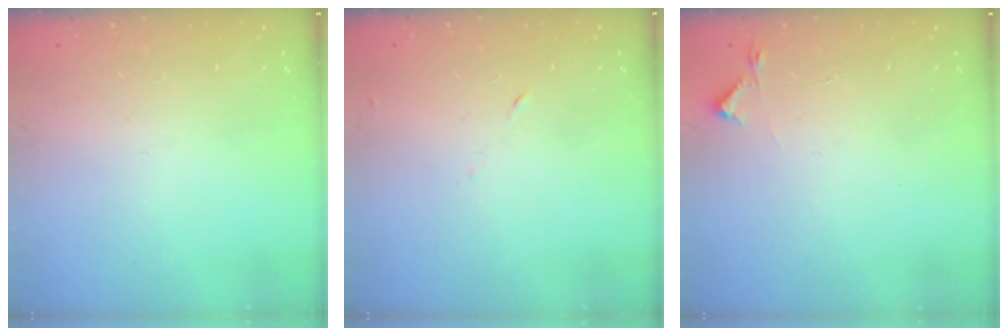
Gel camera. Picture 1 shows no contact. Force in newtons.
{"total": 5.2, "press": 5.1, "slide": 0.6}
{"total": 2.7, "press": 2.6, "slide": 0.4}